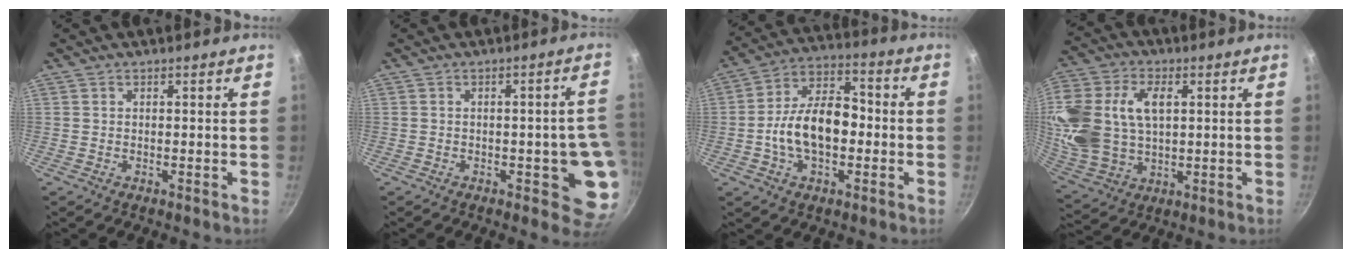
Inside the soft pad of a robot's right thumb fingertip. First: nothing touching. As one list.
[{"total": 9.0, "force": [-1.9, 3.5, 8.1], "torque": [-0.047, 0.011, -0.020]}, {"total": 14.3, "force": [-2.0, 8.8, 11.1], "torque": [-0.161, 0.041, -0.048]}, {"total": 22.2, "force": [4.7, 15.0, 15.7], "torque": [-0.353, 0.010, 0.094]}]